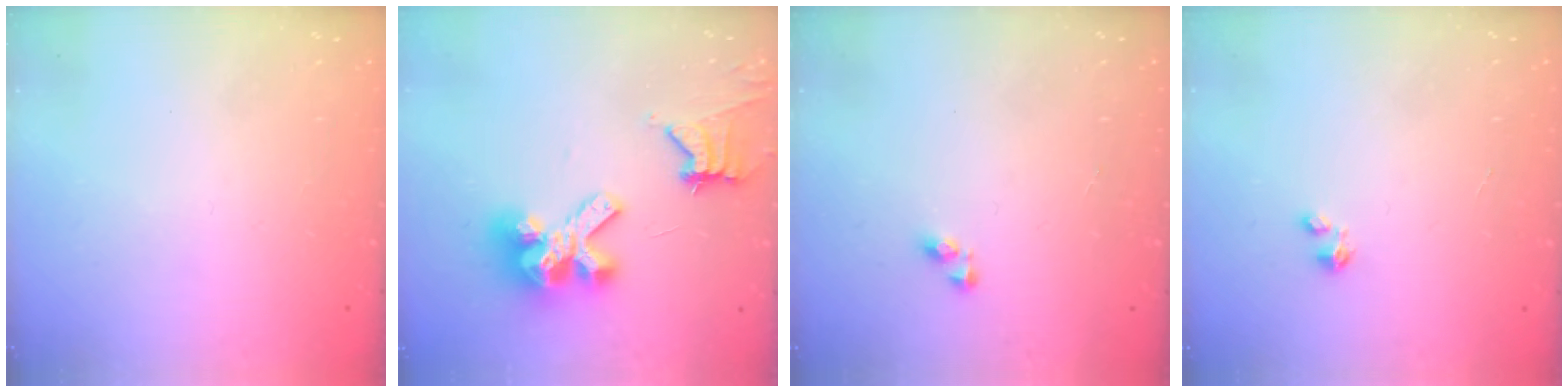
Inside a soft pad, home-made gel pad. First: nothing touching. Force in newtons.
{"total": 13.0, "press": 12.9, "slide": 1.6}
{"total": 3.8, "press": 3.7, "slide": 0.6}
{"total": 0.8, "press": 0.7, "slide": 0.3}